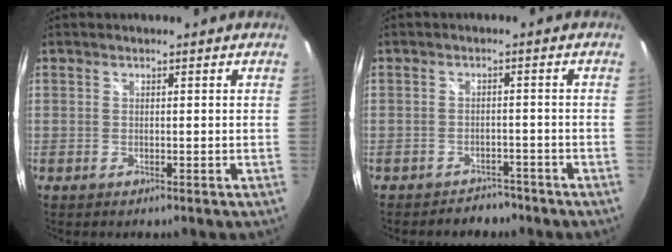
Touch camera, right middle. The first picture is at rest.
{"total": 4.3, "force": [-3.9, 1.7, 0.4], "torque": [-0.010, 0.004, -0.053]}